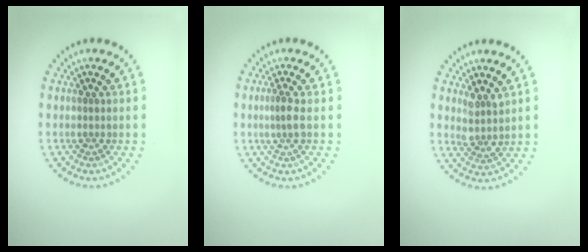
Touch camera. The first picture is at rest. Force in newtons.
{"total": 1.7, "press": 1.4, "slide": 1.0}
{"total": 2.1, "press": 1.7, "slide": 1.3}